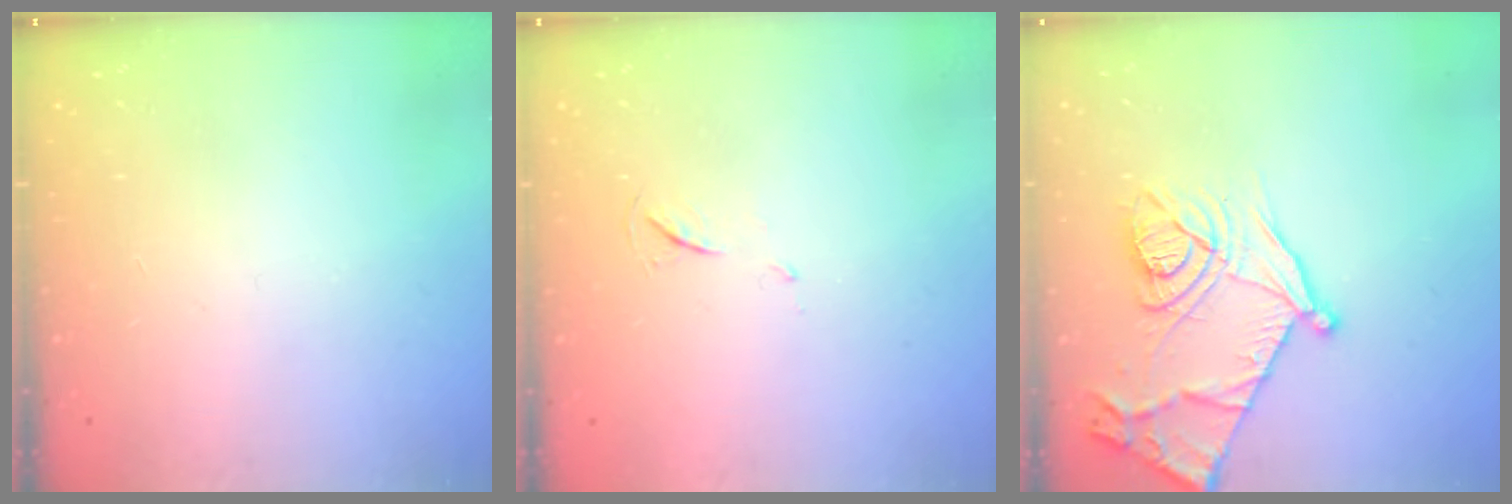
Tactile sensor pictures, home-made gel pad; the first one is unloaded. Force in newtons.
{"total": 4.1, "press": 4.1, "slide": 0.6}
{"total": 17.1, "press": 17.1, "slide": 1.2}